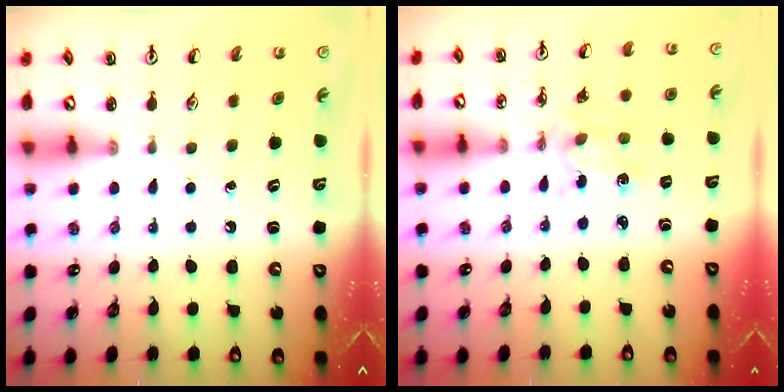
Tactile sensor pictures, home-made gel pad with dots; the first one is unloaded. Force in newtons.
{"total": 1.6, "press": 1.6, "slide": 0.1}